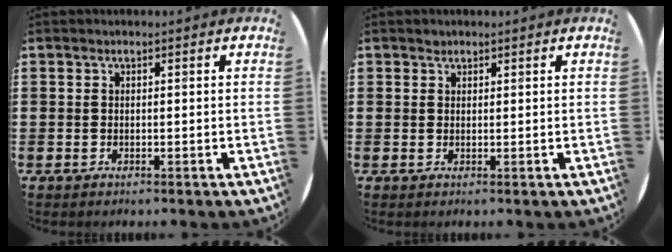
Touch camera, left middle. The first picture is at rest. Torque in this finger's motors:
{"motor_torque": [0.32, -0.13, 0.00, 0.00]}